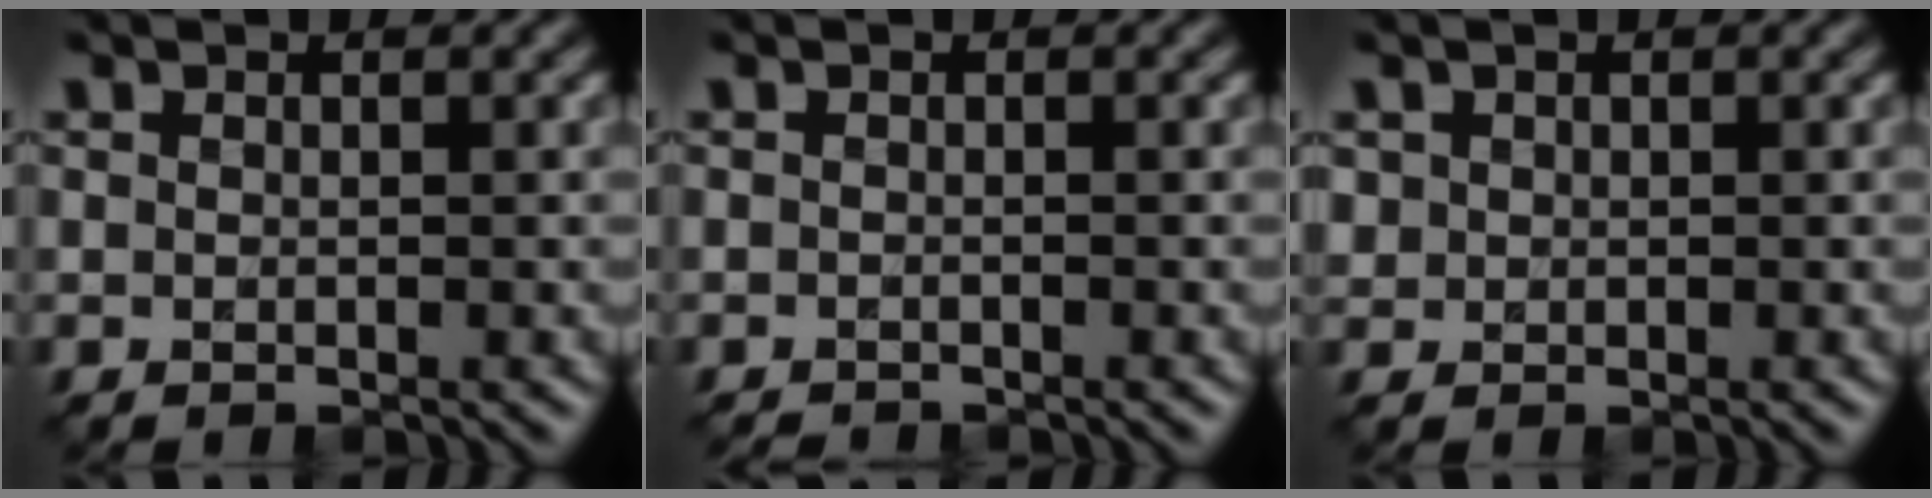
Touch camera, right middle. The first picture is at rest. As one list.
[{"total": 1.2, "force": [-1.2, 0.1, 0.2], "torque": [-0.001, -0.008, -0.021]}, {"total": 0.9, "force": [0.2, 0.8, 0.1], "torque": [0.005, -0.003, 0.006]}]